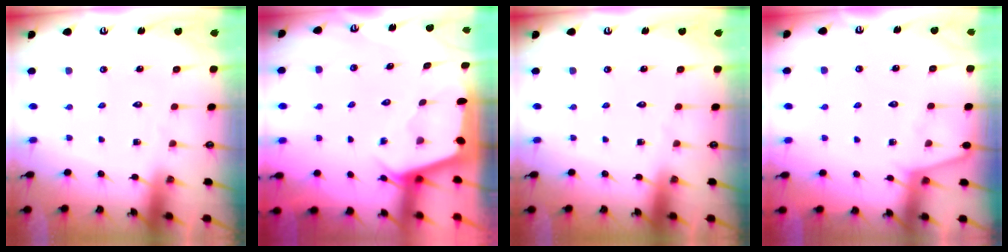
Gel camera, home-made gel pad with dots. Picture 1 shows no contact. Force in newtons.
{"total": 2.2, "press": 2.2, "slide": 0.3}
{"total": 0.0}
{"total": 2.4, "press": 2.4, "slide": 0.3}